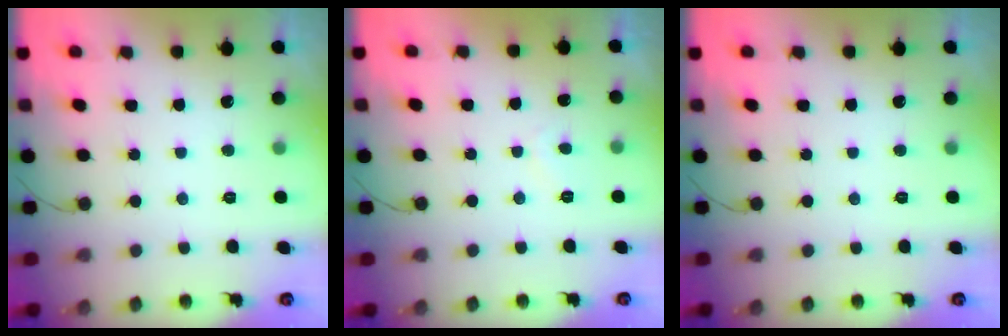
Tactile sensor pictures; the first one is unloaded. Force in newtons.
{"total": 1.4, "press": 1.3, "slide": 0.5}
{"total": 0.0}